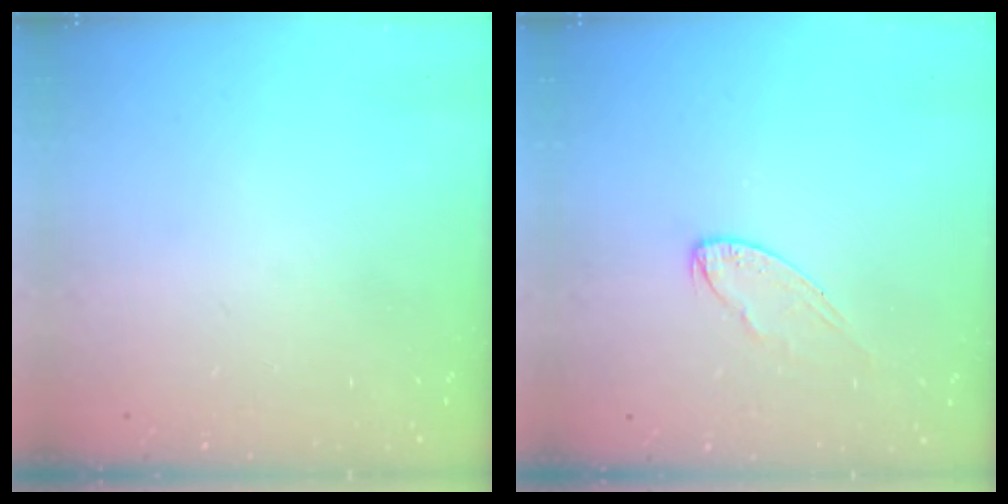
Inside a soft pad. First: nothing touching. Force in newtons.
{"total": 6.1, "press": 6.0, "slide": 0.6}